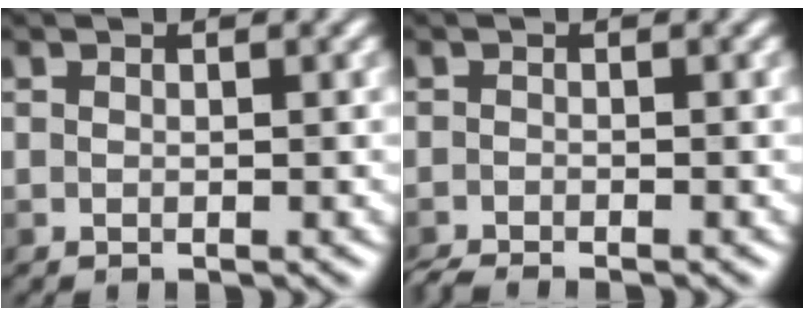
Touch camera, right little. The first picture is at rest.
{"total": 2.1, "force": [-1.9, 0.6, 0.9], "torque": [-0.019, -0.006, -0.031]}